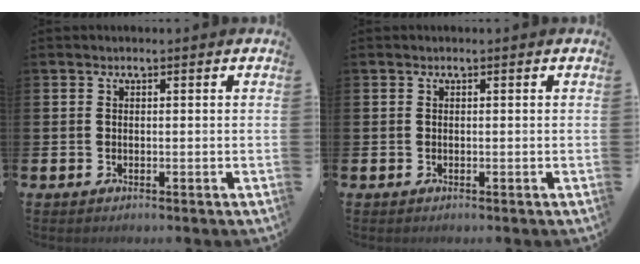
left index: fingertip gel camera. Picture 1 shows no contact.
{"total": 0.0}